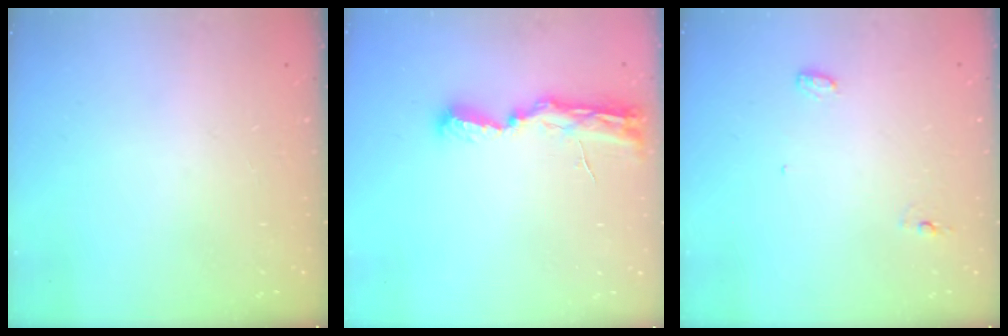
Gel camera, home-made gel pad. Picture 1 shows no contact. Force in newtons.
{"total": 8.3, "press": 8.3, "slide": 1.0}
{"total": 5.6, "press": 5.5, "slide": 1.4}